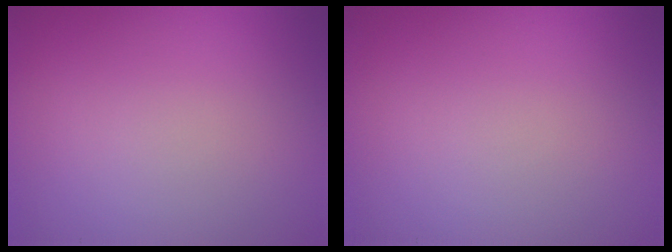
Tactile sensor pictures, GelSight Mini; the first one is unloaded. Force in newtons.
{"total": 0.0}